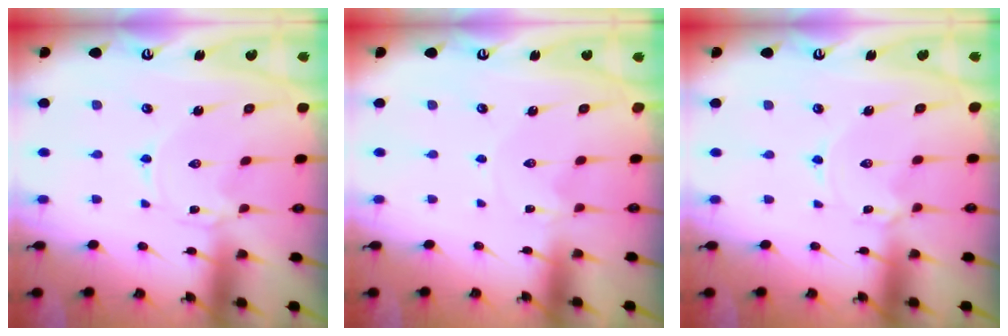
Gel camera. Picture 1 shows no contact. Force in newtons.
{"total": 0.9, "press": 0.9, "slide": 0.1}
{"total": 1.2, "press": 1.2, "slide": 0.2}